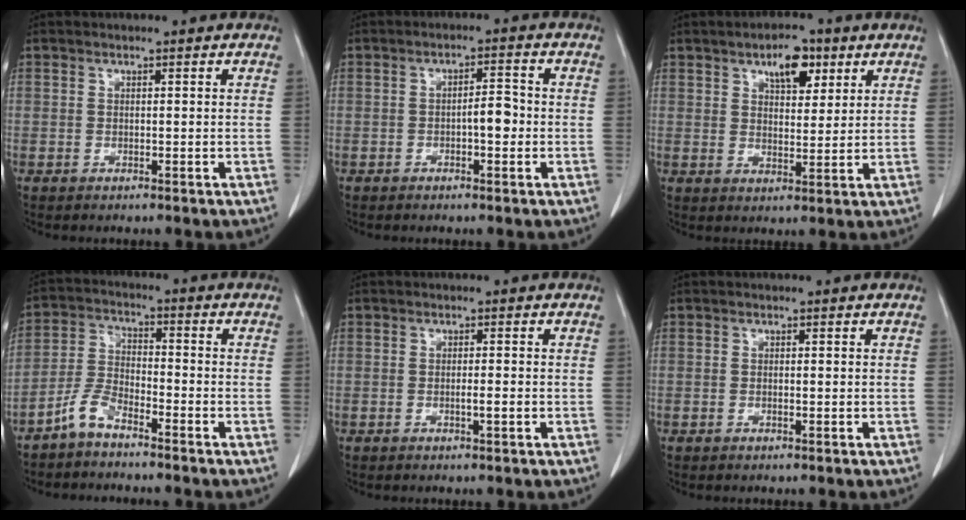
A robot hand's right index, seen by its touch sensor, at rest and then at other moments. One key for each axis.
{"total": 3.3, "fx": -0.7, "fy": 1.1, "fz": 3.1, "tx": -0.043, "ty": 0.009, "tz": -0.008}
{"total": 6.5, "fx": 3.6, "fy": 3.0, "fz": 4.5, "tx": -0.069, "ty": 0.005, "tz": 0.056}
{"total": 5.3, "fx": -4.2, "fy": 1.5, "fz": 2.7, "tx": -0.067, "ty": 0.001, "tz": -0.090}
{"total": 1.3, "fx": -0.3, "fy": 0.0, "fz": 1.3, "tx": -0.022, "ty": 0.001, "tz": -0.004}
{"total": 0.0}